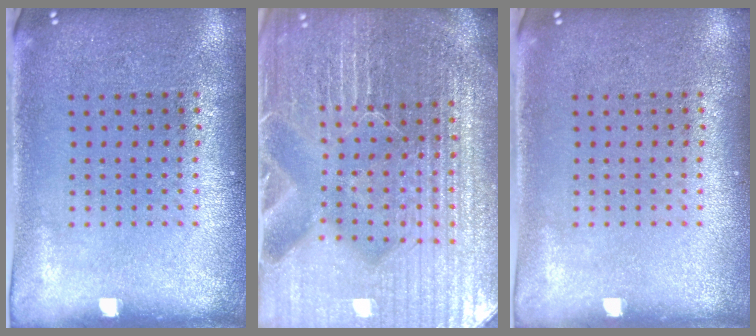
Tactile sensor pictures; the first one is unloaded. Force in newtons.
{"total": 6.2, "press": 5.6, "slide": 2.7}
{"total": 0.0}